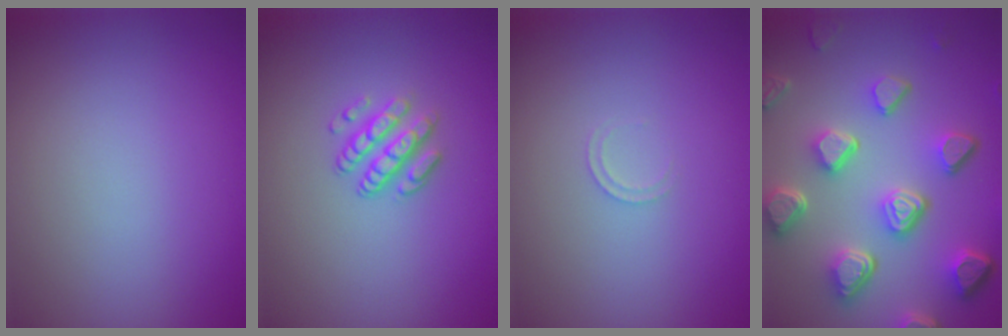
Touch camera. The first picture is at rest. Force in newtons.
{"total": 2.9, "press": 2.3, "slide": 1.8}
{"total": 0.7, "press": 0.7, "slide": 0.1}
{"total": 7.5, "press": 5.6, "slide": 5.0}